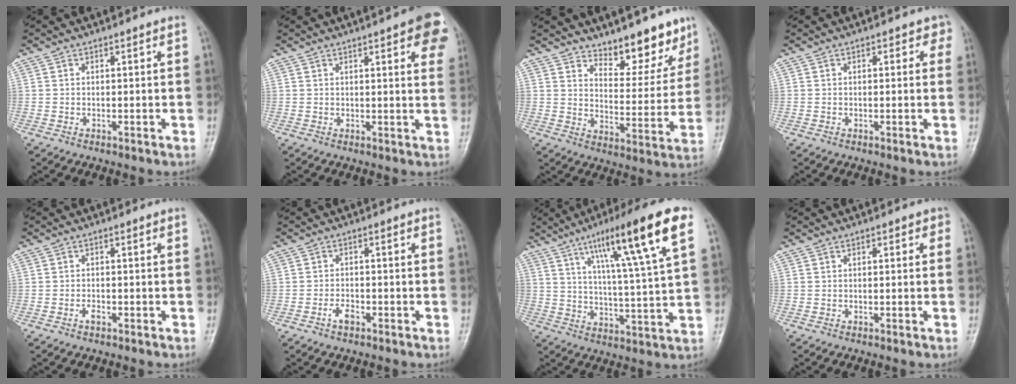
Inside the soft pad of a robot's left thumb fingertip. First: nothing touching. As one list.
[{"total": 10.2, "force": [4.9, 2.6, 8.6], "torque": [-0.075, -0.008, 0.051]}, {"total": 10.6, "force": [8.8, 3.9, 4.4], "torque": [-0.019, -0.071, 0.139]}, {"total": 2.2, "force": [0.8, 1.5, 1.5], "torque": [0.010, 0.003, 0.003]}, {"total": 1.2, "force": [-0.8, 0.6, 0.6], "torque": [-0.013, 0.003, -0.016]}, {"total": 2.2, "force": [-1.5, 1.0, 1.2], "torque": [-0.024, 0.009, -0.028]}, {"total": 18.1, "force": [8.8, 1.8, 15.7], "torque": [-0.241, -0.021, 0.136]}, {"total": 1.3, "force": [0.4, 0.8, 1.0], "torque": [-0.001, 0.003, 0.001]}]